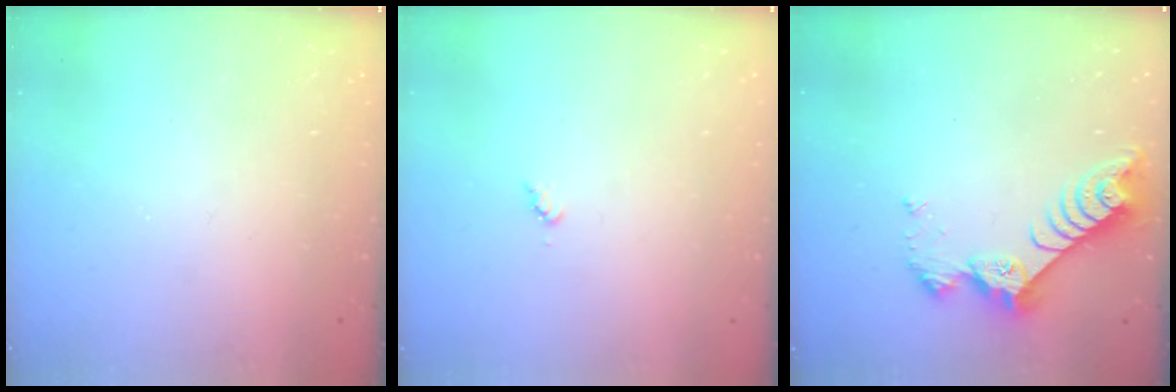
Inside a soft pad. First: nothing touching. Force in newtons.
{"total": 3.3, "press": 3.3, "slide": 0.4}
{"total": 9.4, "press": 9.3, "slide": 0.8}